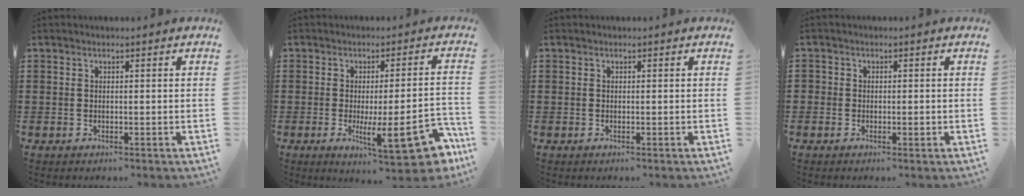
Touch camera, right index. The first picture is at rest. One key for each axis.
{"total": 12.4, "fx": -4.4, "fy": 2.6, "fz": 11.3, "tx": -0.158, "ty": -0.009, "tz": -0.066}
{"total": 0.0}
{"total": 1.1, "fx": -0.4, "fy": 0.8, "fz": 0.6, "tx": -0.012, "ty": -0.002, "tz": -0.008}